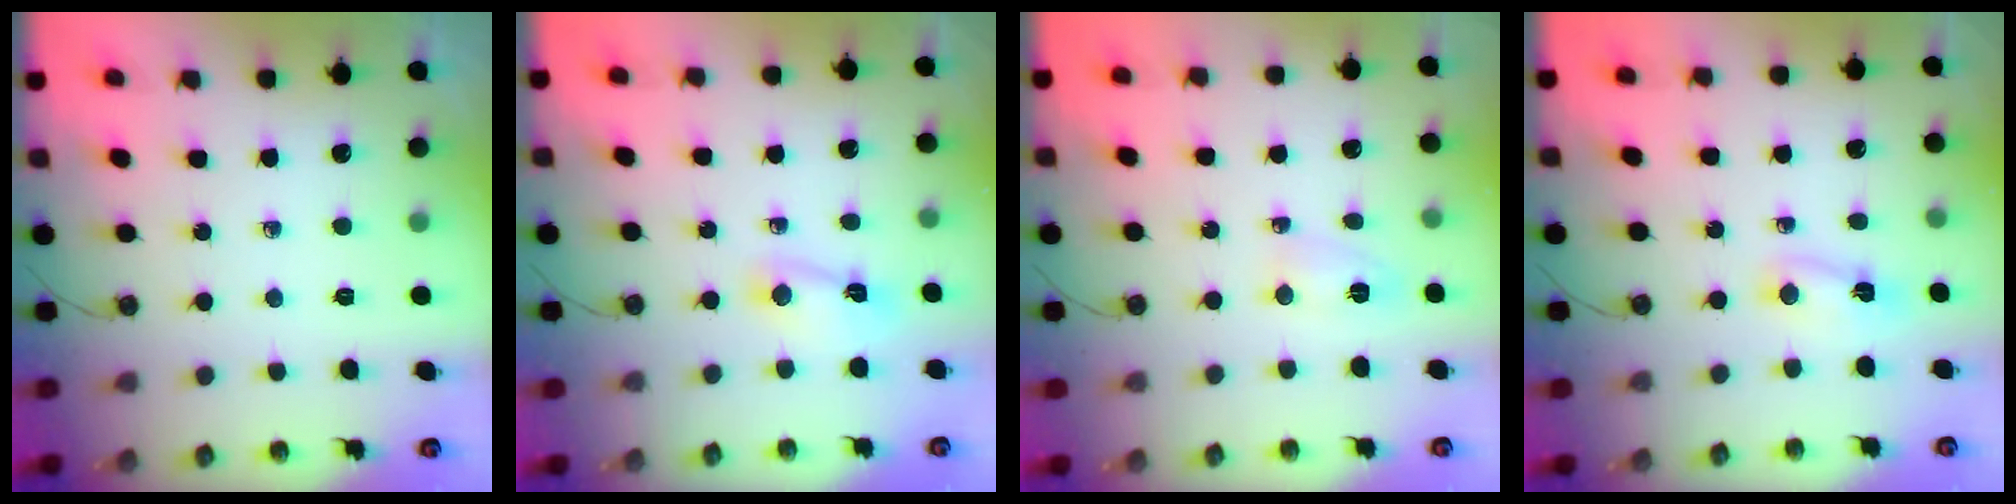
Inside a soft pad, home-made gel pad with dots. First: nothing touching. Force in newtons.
{"total": 3.0, "press": 3.0, "slide": 0.3}
{"total": 12.6, "press": 4.1, "slide": 11.9}
{"total": 2.4, "press": 2.3, "slide": 0.6}